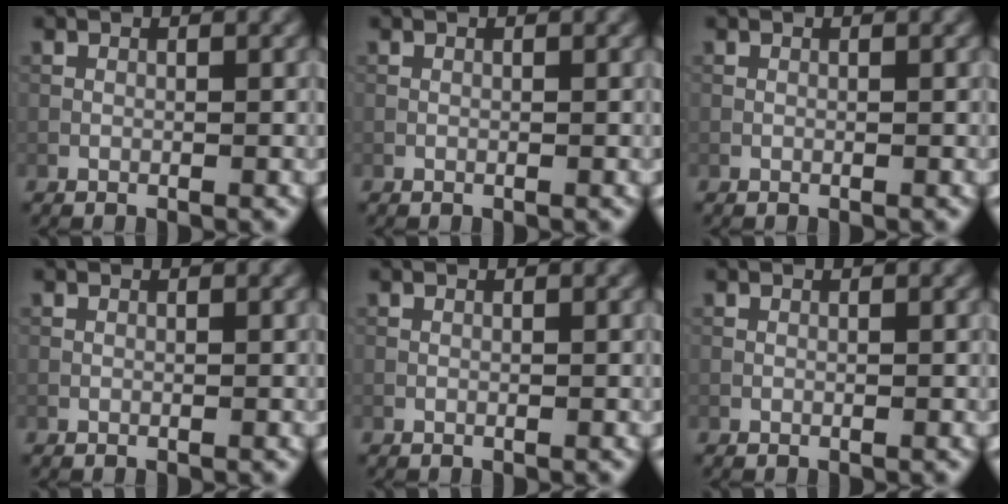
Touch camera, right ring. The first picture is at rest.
{"total": 0.0}
{"total": 0.0}
{"total": 0.0}
{"total": 0.0}
{"total": 0.0}